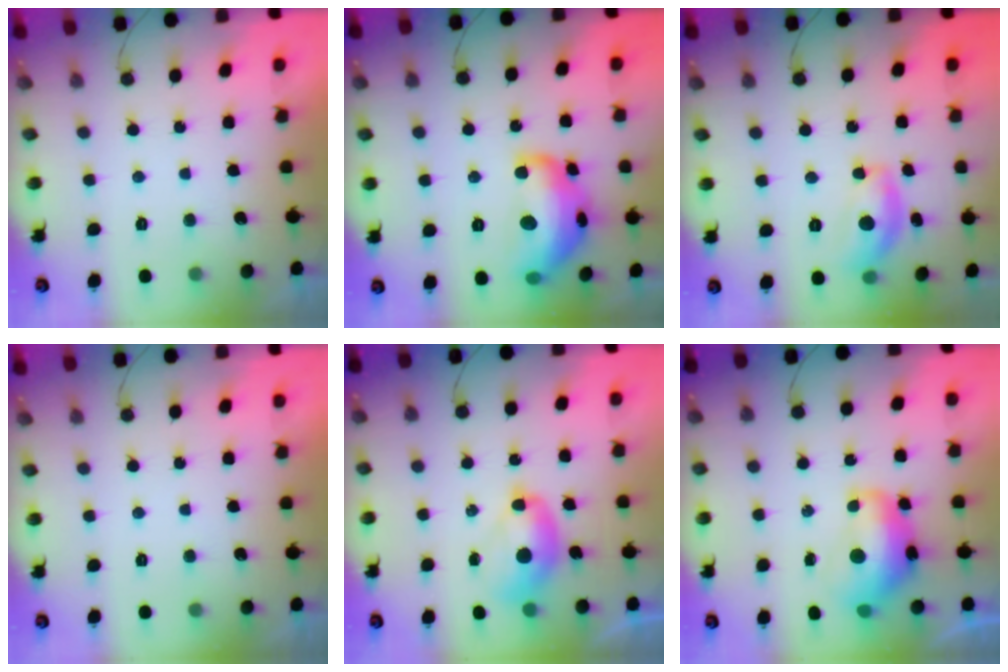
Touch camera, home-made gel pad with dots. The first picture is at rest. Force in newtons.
{"total": 17.7, "press": 17.6, "slide": 1.3}
{"total": 11.9, "press": 11.9, "slide": 0.6}
{"total": 0.0}
{"total": 9.0, "press": 9.0, "slide": 0.8}
{"total": 11.9, "press": 11.8, "slide": 1.4}